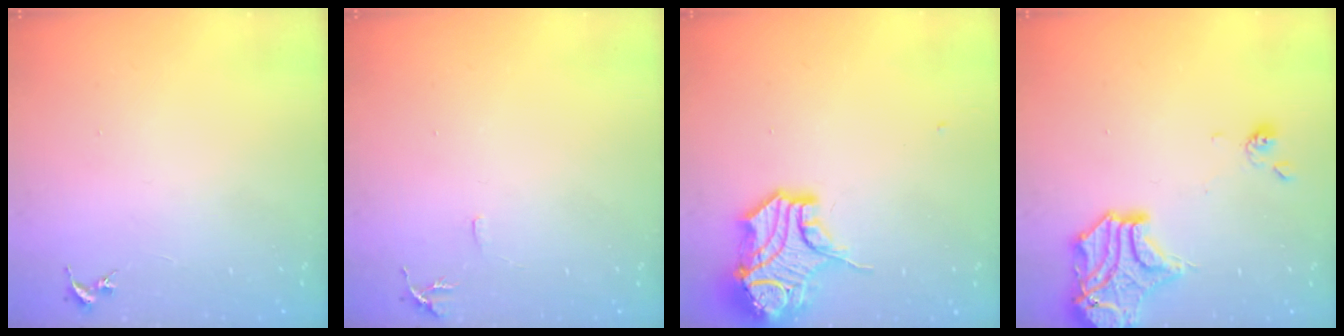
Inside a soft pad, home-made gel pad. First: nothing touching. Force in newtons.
{"total": 6.0, "press": 5.9, "slide": 0.7}
{"total": 15.8, "press": 15.6, "slide": 2.2}
{"total": 16.4, "press": 16.1, "slide": 3.1}